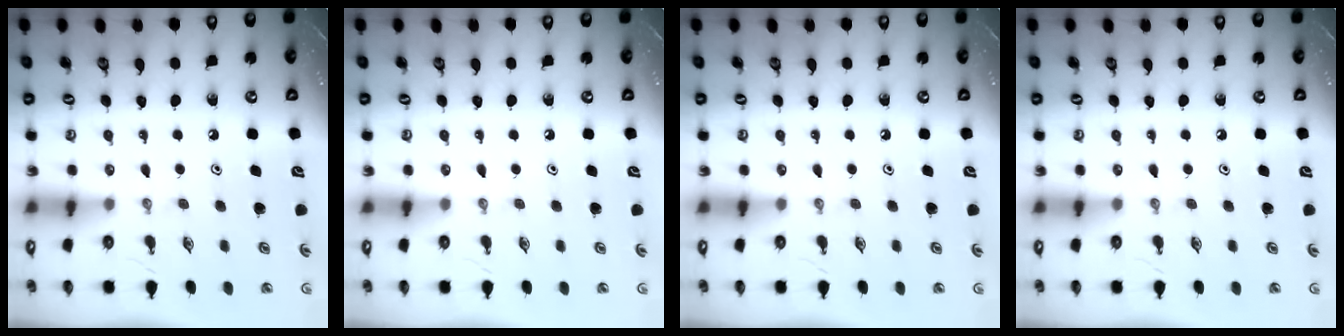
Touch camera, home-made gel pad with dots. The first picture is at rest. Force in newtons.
{"total": 0.0}
{"total": 0.0}
{"total": 0.0}